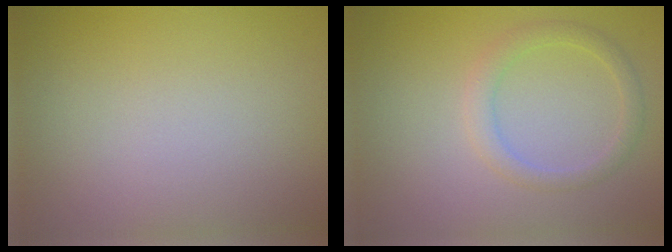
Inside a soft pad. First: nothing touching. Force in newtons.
{"total": 2.0, "press": 2.0, "slide": 0.1}